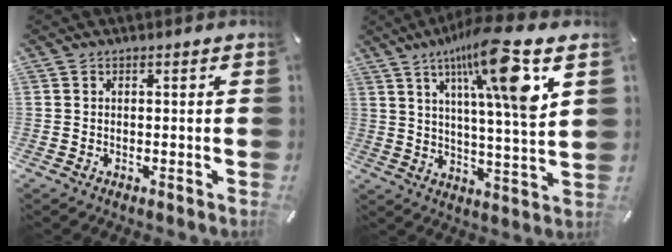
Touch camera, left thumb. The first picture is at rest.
{"total": 17.7, "force": [9.0, 3.1, 14.9], "torque": [-0.242, -0.039, 0.132]}